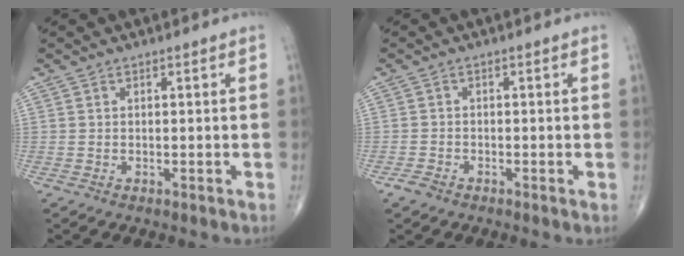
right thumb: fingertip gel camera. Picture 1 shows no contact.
{"total": 1.9, "force": [-1.3, 1.0, 1.0], "torque": [-0.021, -0.001, -0.028]}